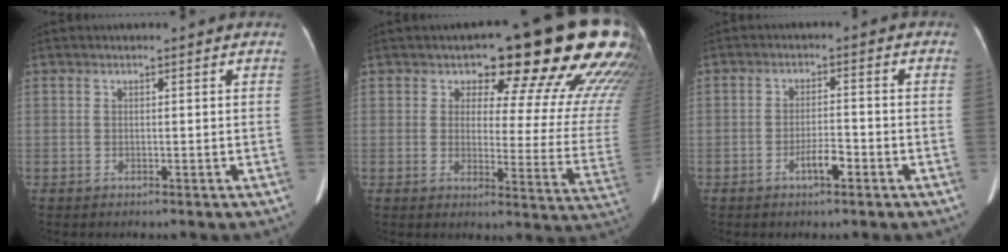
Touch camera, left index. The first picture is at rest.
{"total": 20.5, "force": [14.2, 5.8, 13.5], "torque": [-0.160, -0.034, 0.157]}
{"total": 3.5, "force": [-2.0, 0.9, 2.8], "torque": [-0.049, 0.003, -0.035]}